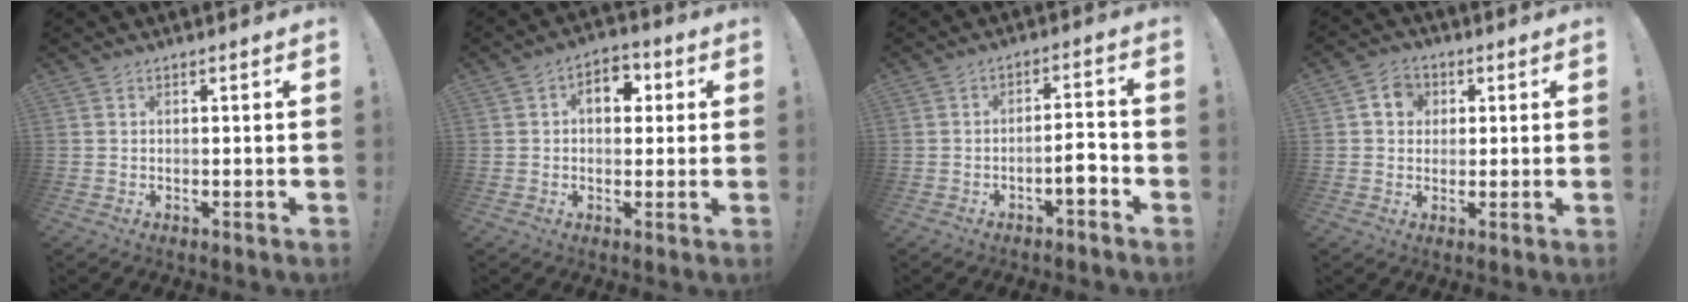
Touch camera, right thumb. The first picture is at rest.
{"total": 7.9, "force": [1.7, 5.4, 5.5], "torque": [-0.076, 0.008, 0.027]}
{"total": 5.9, "force": [-3.2, 1.9, 4.6], "torque": [-0.069, 0.013, -0.053]}
{"total": 6.4, "force": [1.7, 5.6, 2.7], "torque": [-0.039, 0.004, 0.034]}